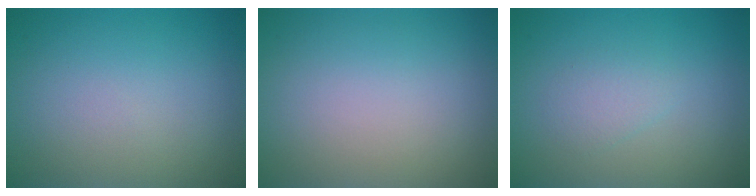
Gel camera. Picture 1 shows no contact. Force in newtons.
{"total": 0.0}
{"total": 1.4, "press": 1.4, "slide": 0.0}